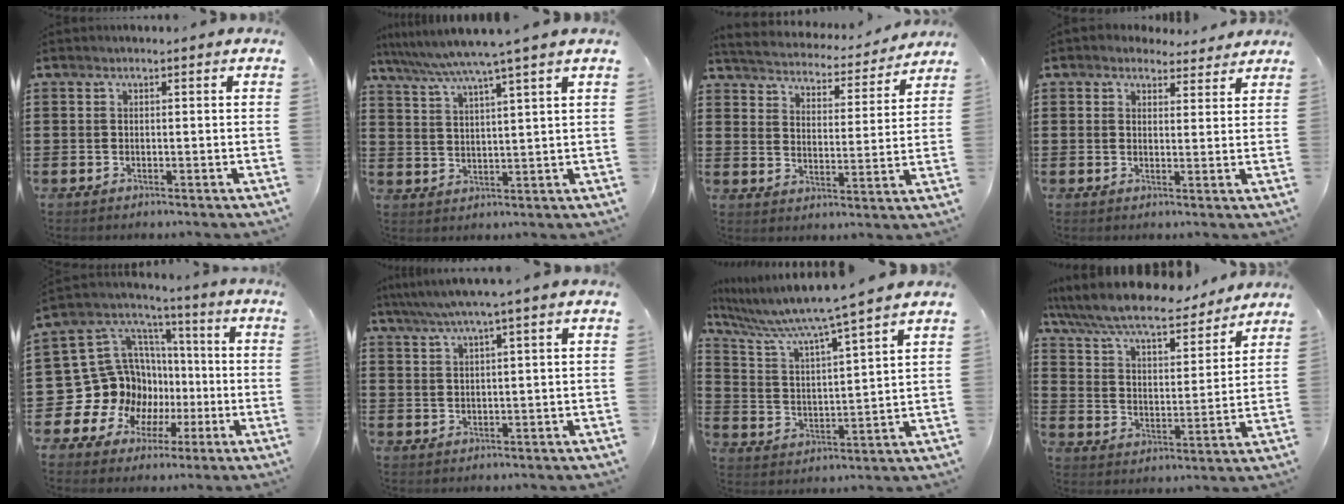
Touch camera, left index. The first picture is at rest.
{"total": 6.0, "force": [4.9, -1.2, 3.1], "torque": [-0.078, -0.026, 0.081]}
{"total": 4.0, "force": [4.0, 0.0, 0.2], "torque": [-0.030, -0.033, 0.064]}
{"total": 3.1, "force": [2.7, 1.4, 0.4], "torque": [-0.010, -0.004, 0.049]}
{"total": 15.9, "force": [-2.9, 14.5, 5.9], "torque": [-0.168, -0.026, -0.017]}
{"total": 3.7, "force": [2.2, -0.5, 2.9], "torque": [-0.061, -0.003, 0.036]}
{"total": 7.0, "force": [6.0, -0.9, 3.4], "torque": [-0.093, -0.049, 0.094]}
{"total": 8.8, "force": [8.0, 1.2, 3.6], "torque": [-0.103, -0.042, 0.135]}